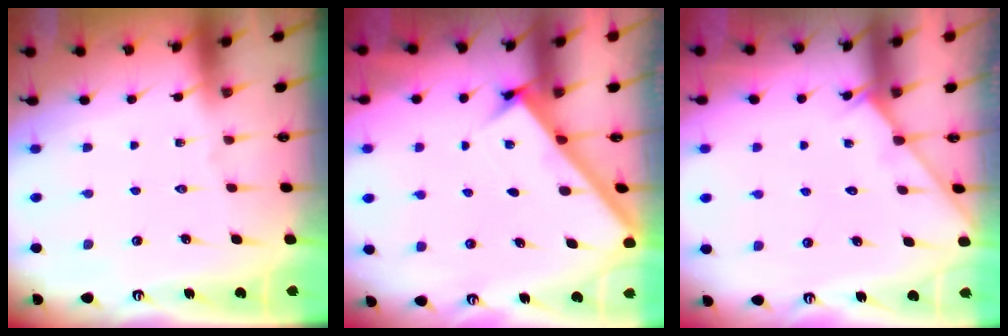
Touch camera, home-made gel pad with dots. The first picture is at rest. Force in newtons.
{"total": 2.6, "press": 2.6, "slide": 0.3}
{"total": 3.1, "press": 3.1, "slide": 0.3}